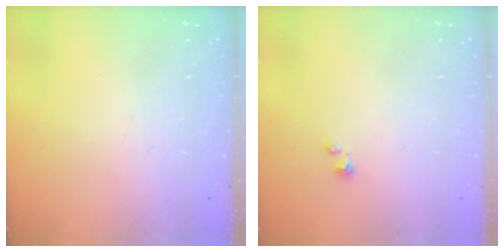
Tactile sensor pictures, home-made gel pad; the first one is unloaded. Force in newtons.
{"total": 1.5, "press": 1.5, "slide": 0.0}